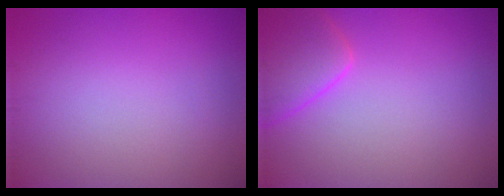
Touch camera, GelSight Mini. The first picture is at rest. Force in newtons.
{"total": 4.6, "press": 4.6, "slide": 0.3}